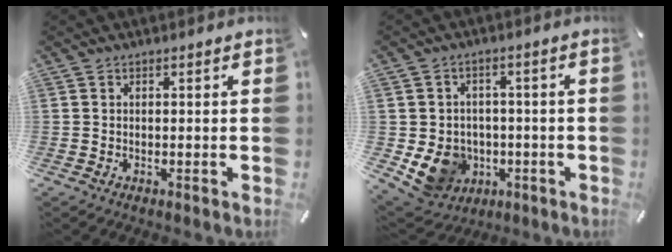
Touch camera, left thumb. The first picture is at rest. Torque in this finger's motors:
{"motor_torque": [1.06, 1.92, 0.27, -0.13, 0.10]}